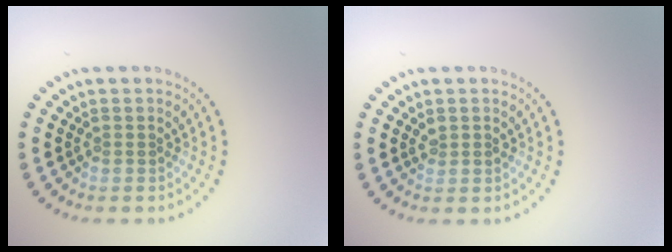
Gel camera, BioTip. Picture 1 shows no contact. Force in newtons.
{"total": 0.8, "press": 0.8, "slide": 0.2}